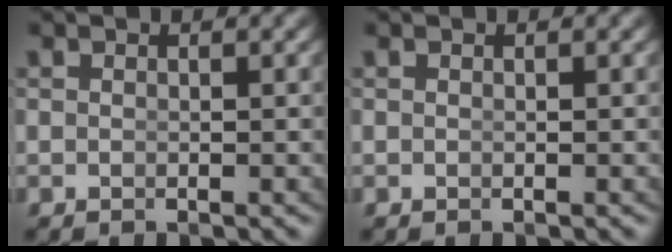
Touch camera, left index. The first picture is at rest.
{"total": 0.0}